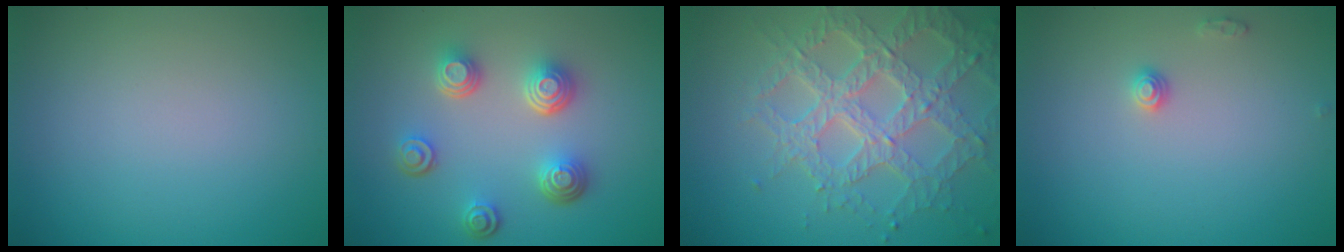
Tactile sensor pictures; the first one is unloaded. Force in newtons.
{"total": 4.6, "press": 3.5, "slide": 2.9}
{"total": 7.1, "press": 5.1, "slide": 4.9}
{"total": 1.0, "press": 1.0, "slide": 0.1}